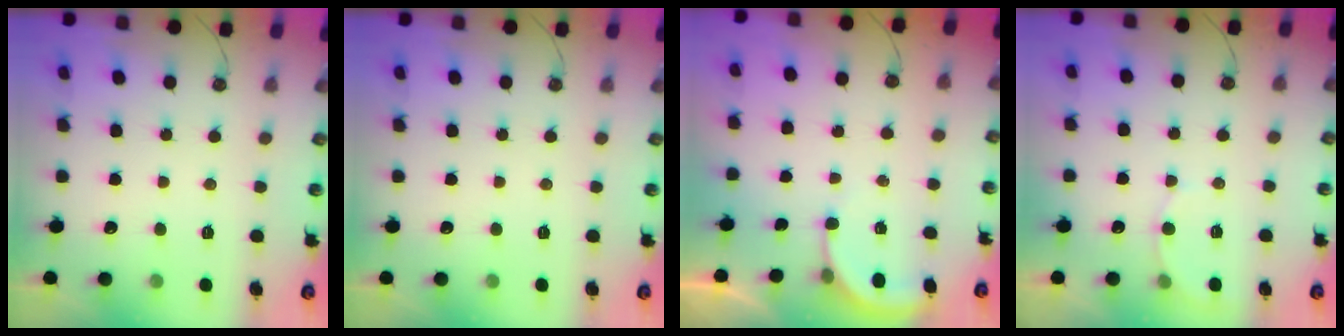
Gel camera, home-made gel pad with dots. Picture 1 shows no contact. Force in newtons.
{"total": 0.0}
{"total": 2.9, "press": 2.9, "slide": 0.2}
{"total": 6.3, "press": 6.2, "slide": 0.5}